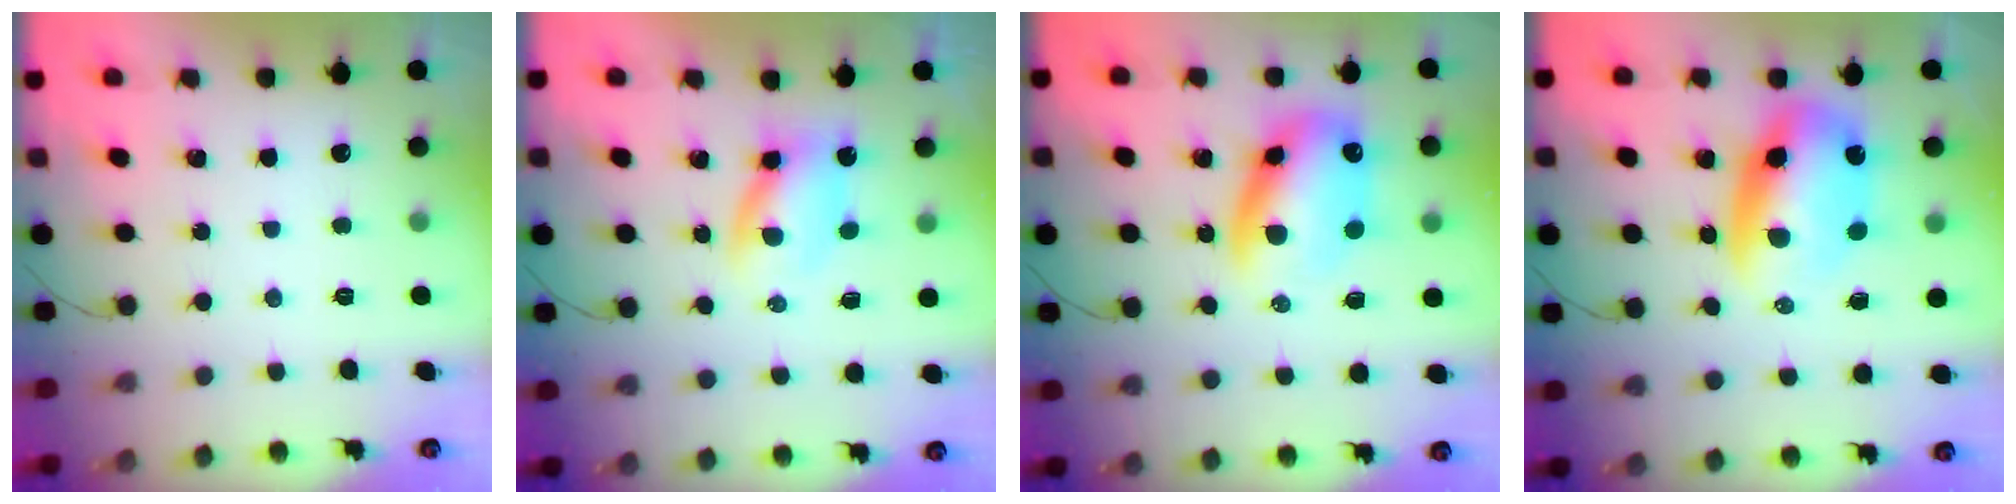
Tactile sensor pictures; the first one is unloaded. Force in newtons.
{"total": 3.3, "press": 3.3, "slide": 0.7}
{"total": 13.5, "press": 13.1, "slide": 3.4}
{"total": 11.1, "press": 10.8, "slide": 2.7}